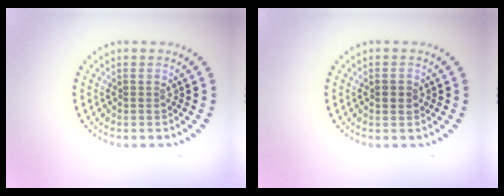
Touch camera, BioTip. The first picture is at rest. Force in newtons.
{"total": 1.0, "press": 1.0, "slide": 0.1}